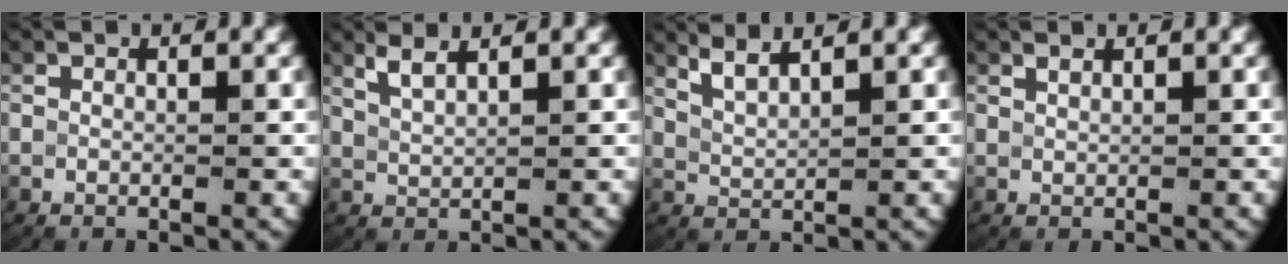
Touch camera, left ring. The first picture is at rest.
{"total": 2.4, "force": [1.8, 0.5, 1.4], "torque": [-0.041, -0.003, 0.042]}
{"total": 2.8, "force": [2.1, 1.0, 1.7], "torque": [-0.047, -0.005, 0.043]}
{"total": 0.8, "force": [0.7, -0.3, 0.2], "torque": [-0.007, 0.000, 0.019]}